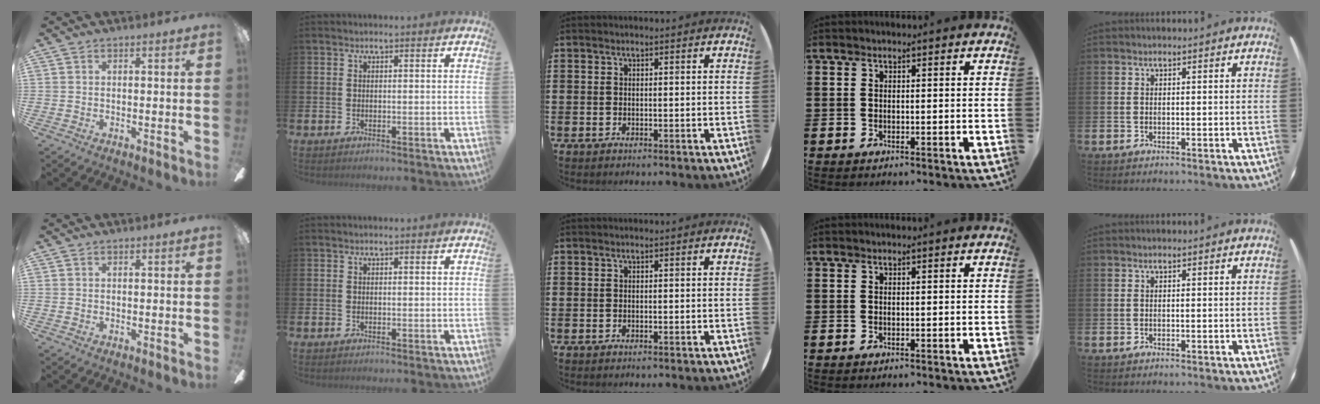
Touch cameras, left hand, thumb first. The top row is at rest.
{}